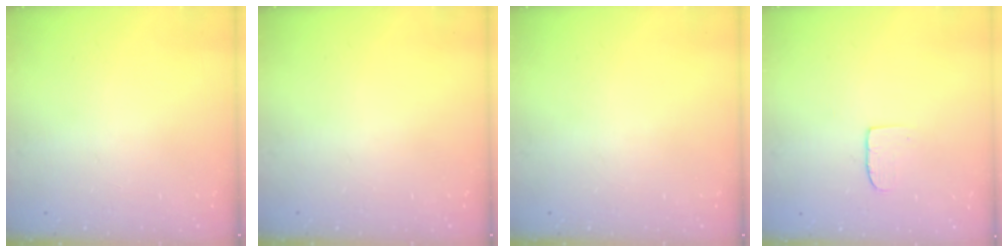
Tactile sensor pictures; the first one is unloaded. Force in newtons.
{"total": 0.0}
{"total": 0.0}
{"total": 5.1, "press": 5.1, "slide": 0.4}